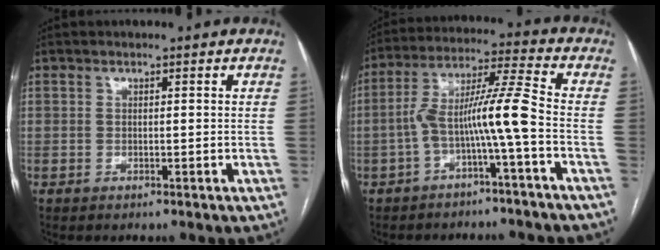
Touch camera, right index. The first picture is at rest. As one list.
[{"total": 8.9, "force": [-2.7, -0.6, 8.5], "torque": [-0.156, 0.032, -0.047]}]